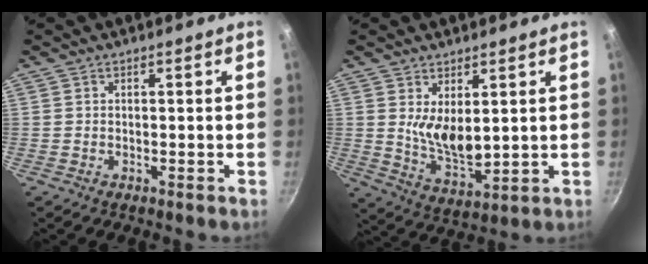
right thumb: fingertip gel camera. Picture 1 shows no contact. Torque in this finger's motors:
{"motor_torque": [0.91, 0.84, 0.12, -0.12, 0.31]}